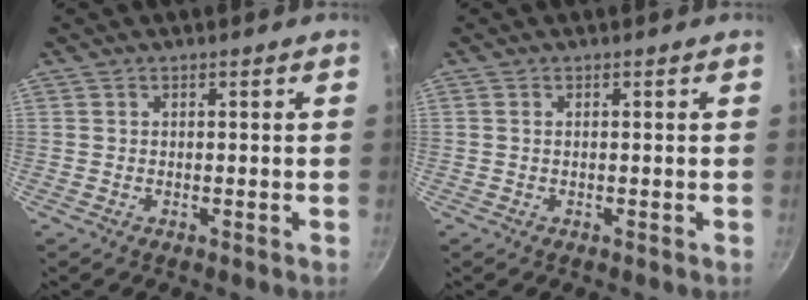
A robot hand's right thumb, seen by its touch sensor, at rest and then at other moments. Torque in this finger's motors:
{"motor_torque": [0.28, -0.39, 0.15, -0.19, 0.01]}